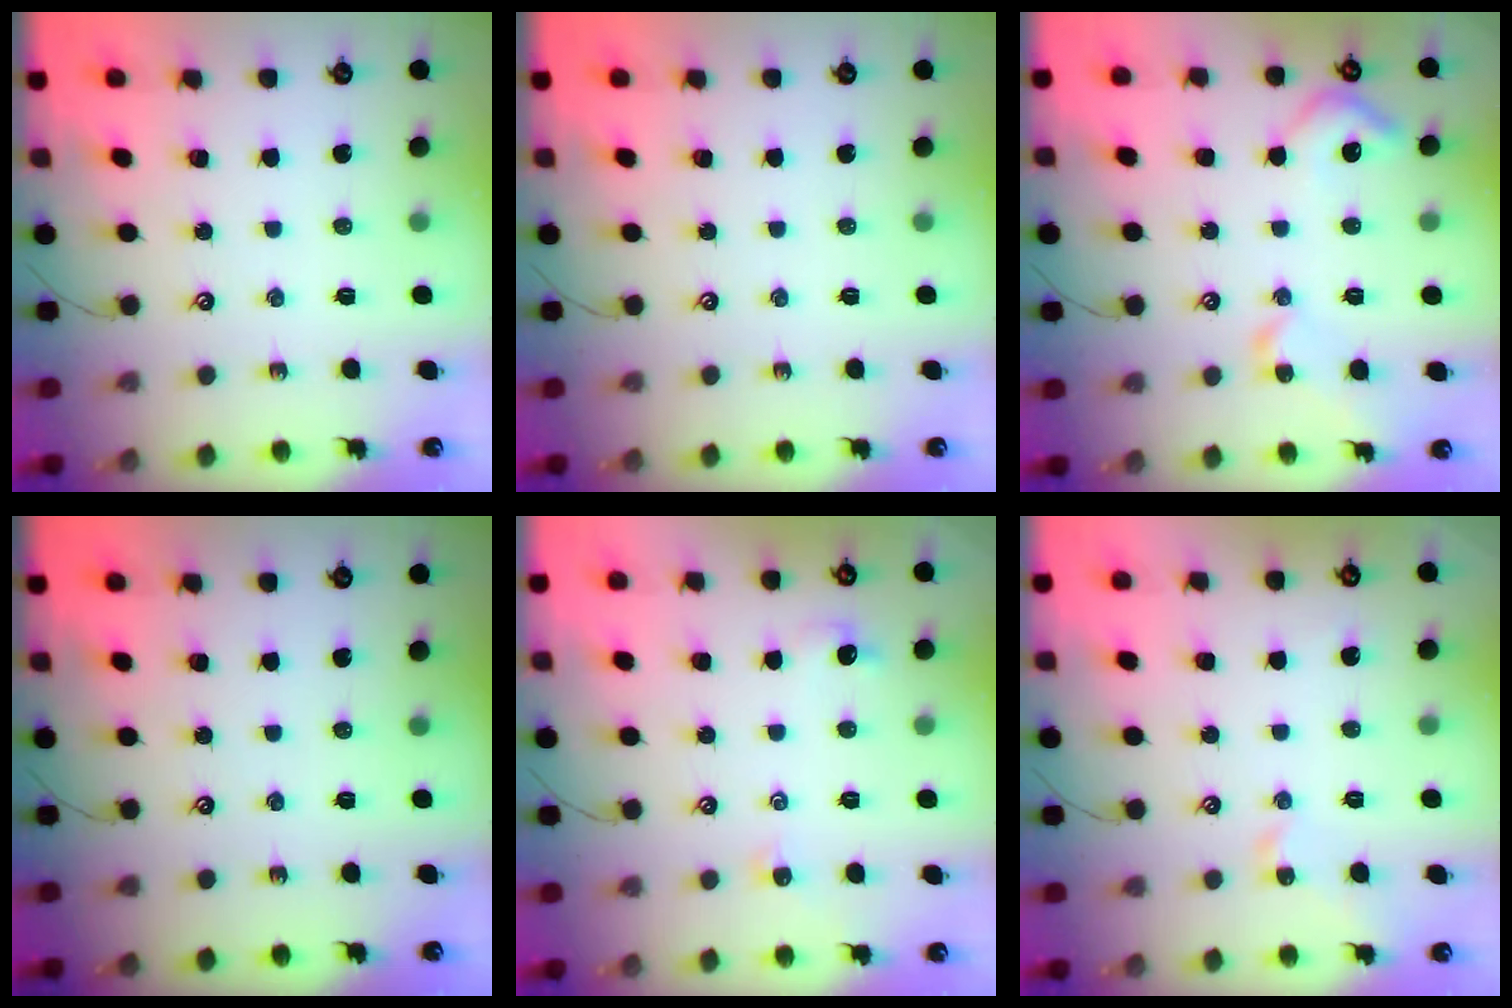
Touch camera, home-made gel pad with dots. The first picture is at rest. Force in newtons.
{"total": 0.0}
{"total": 7.4, "press": 7.3, "slide": 1.0}
{"total": 0.0}
{"total": 1.5, "press": 1.4, "slide": 0.6}
{"total": 1.6, "press": 1.5, "slide": 0.4}